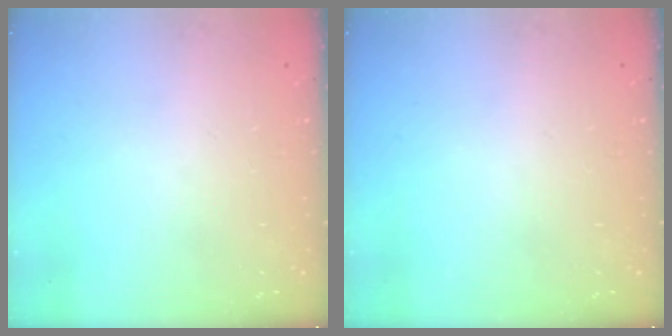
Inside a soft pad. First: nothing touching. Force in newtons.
{"total": 0.0}